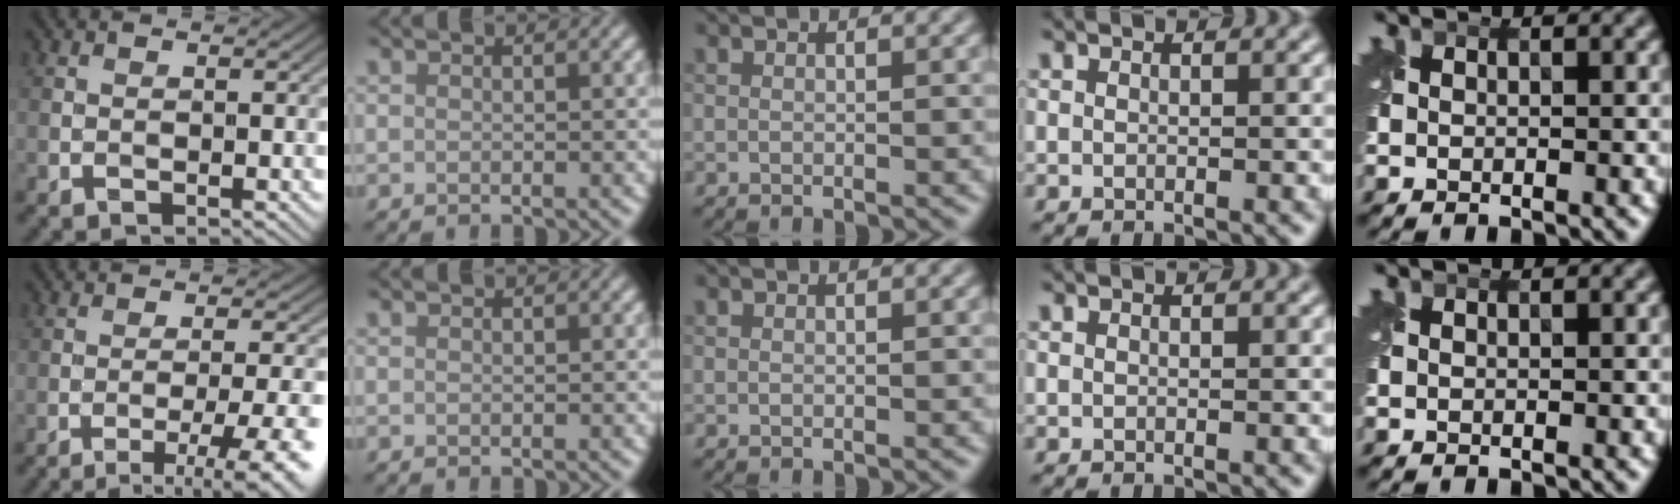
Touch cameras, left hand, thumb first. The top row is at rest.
{"thumb": {"total": 9.2, "force": [-5.4, 2.0, 7.2], "torque": [-0.113, -0.001, -0.065]}}